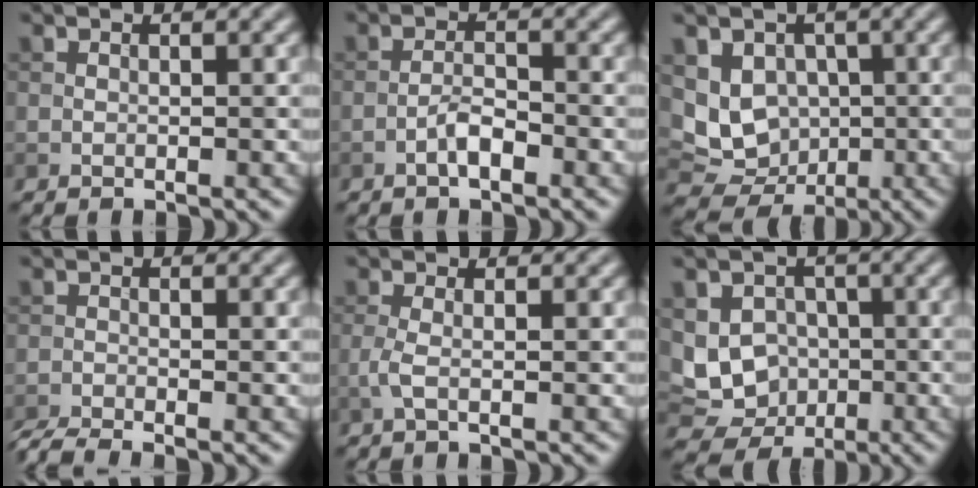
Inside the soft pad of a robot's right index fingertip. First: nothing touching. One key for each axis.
{"total": 2.1, "fx": -1.2, "fy": 0.6, "fz": 1.6, "tx": -0.030, "ty": 0.007, "tz": -0.025}
{"total": 6.6, "fx": 0.3, "fy": 5.7, "fz": 3.3, "tx": -0.048, "ty": -0.010, "tz": 0.001}
{"total": 3.2, "fx": -2.8, "fy": 0.3, "fz": 1.4, "tx": -0.029, "ty": -0.010, "tz": -0.063}
{"total": 1.6, "fx": -0.3, "fy": 0.4, "fz": 1.5, "tx": -0.035, "ty": 0.000, "tz": -0.009}
{"total": 7.0, "fx": -0.8, "fy": 6.2, "fz": 3.2, "tx": -0.036, "ty": 0.008, "tz": -0.032}